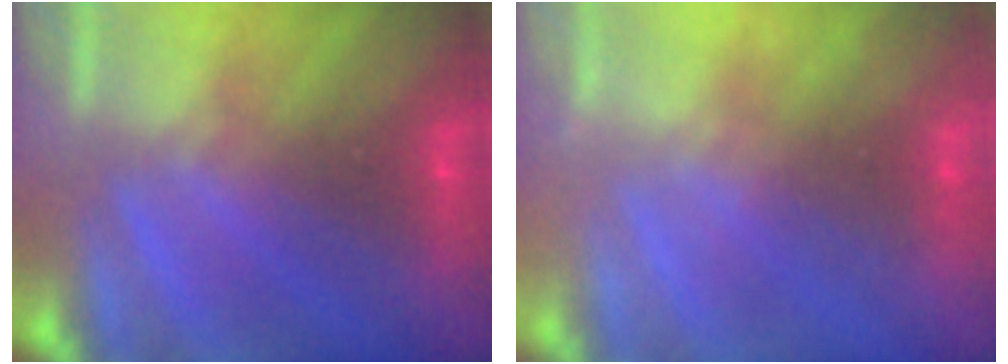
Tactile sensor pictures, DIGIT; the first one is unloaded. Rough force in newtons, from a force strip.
{"total": 2.2}